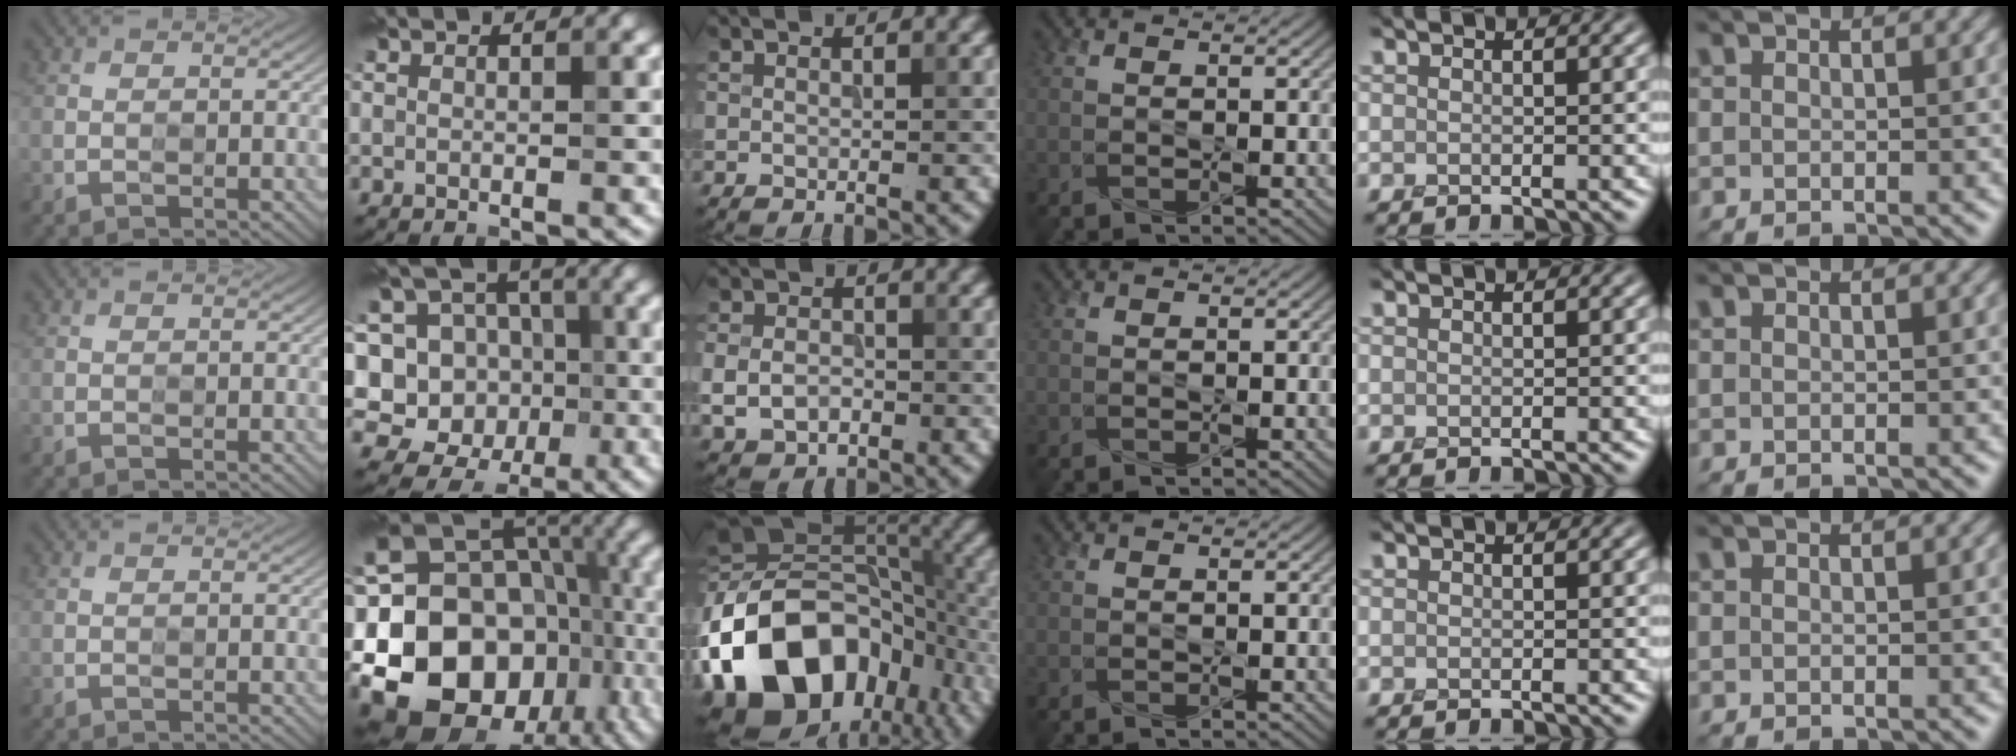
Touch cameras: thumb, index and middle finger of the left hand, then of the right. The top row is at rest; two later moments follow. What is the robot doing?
{"motion": "press", "object": "gel pad"}